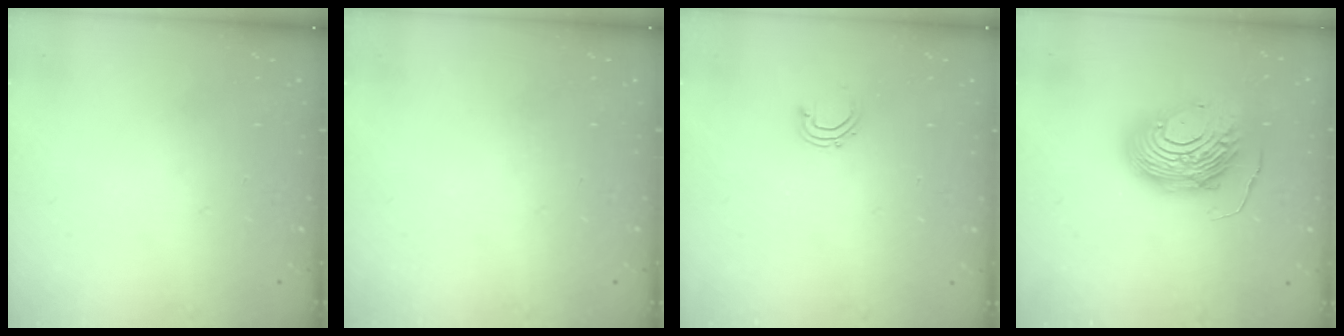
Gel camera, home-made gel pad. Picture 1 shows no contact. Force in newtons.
{"total": 0.0}
{"total": 3.7, "press": 3.6, "slide": 0.8}
{"total": 14.0, "press": 14.0, "slide": 1.3}